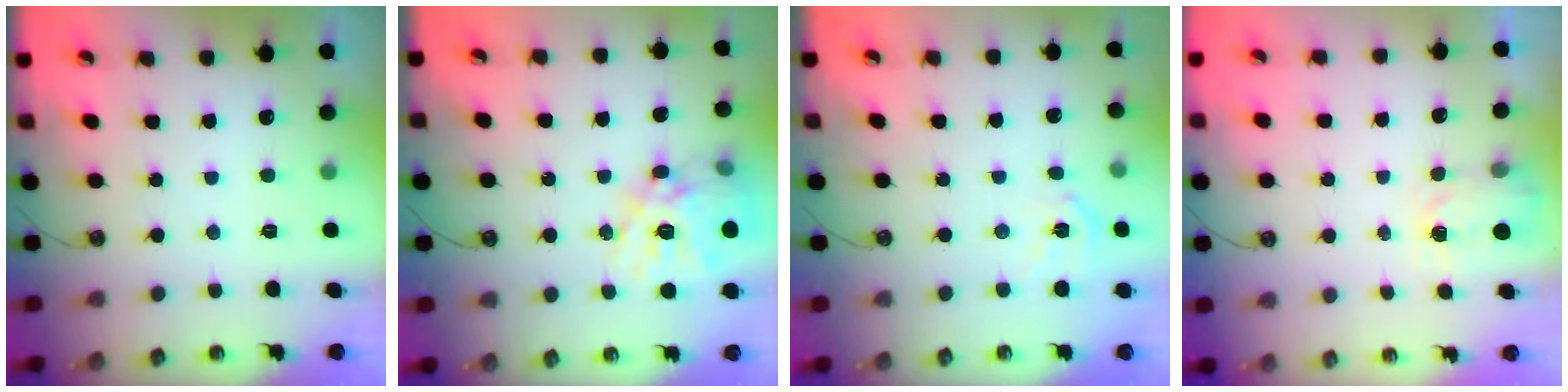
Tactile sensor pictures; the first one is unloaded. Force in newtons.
{"total": 19.2, "press": 19.1, "slide": 1.9}
{"total": 8.3, "press": 8.3, "slide": 1.1}
{"total": 2.6, "press": 2.6, "slide": 0.4}